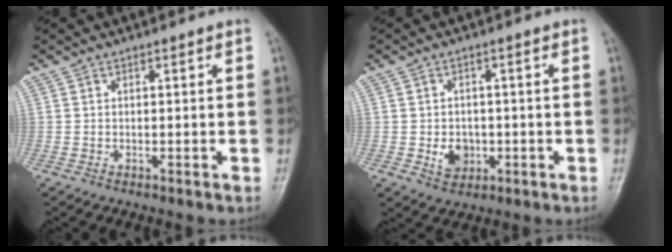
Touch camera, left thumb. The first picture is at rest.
{"total": 4.7, "force": [-1.0, 3.8, 2.6], "torque": [-0.023, 0.004, -0.010]}